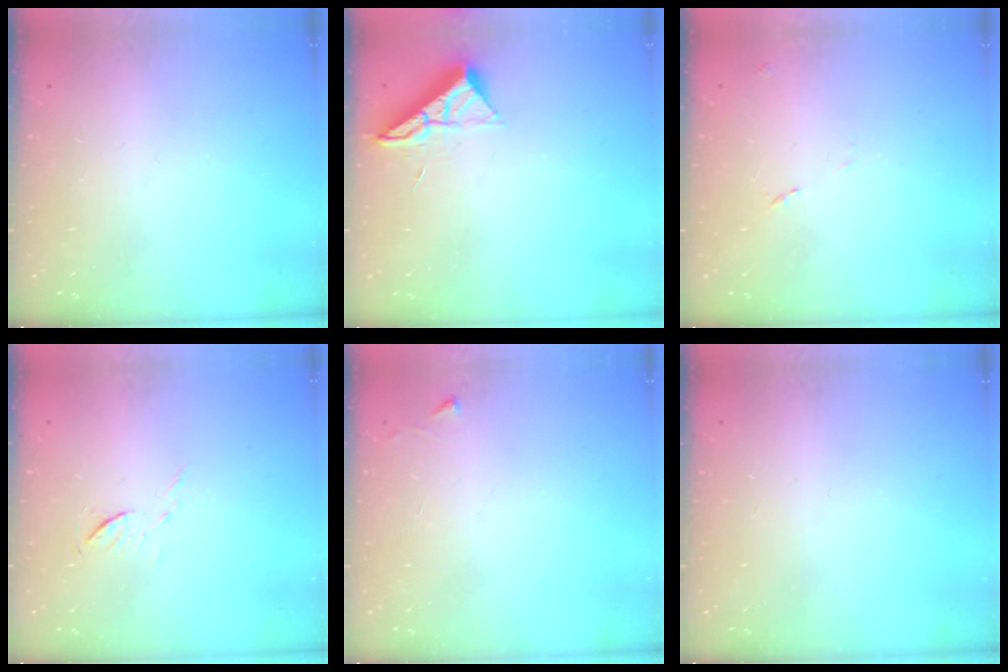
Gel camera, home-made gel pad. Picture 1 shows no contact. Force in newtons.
{"total": 7.1, "press": 7.1, "slide": 0.4}
{"total": 8.1, "press": 8.1, "slide": 0.6}
{"total": 5.3, "press": 5.3, "slide": 0.5}
{"total": 2.3, "press": 2.3, "slide": 0.4}
{"total": 0.0}